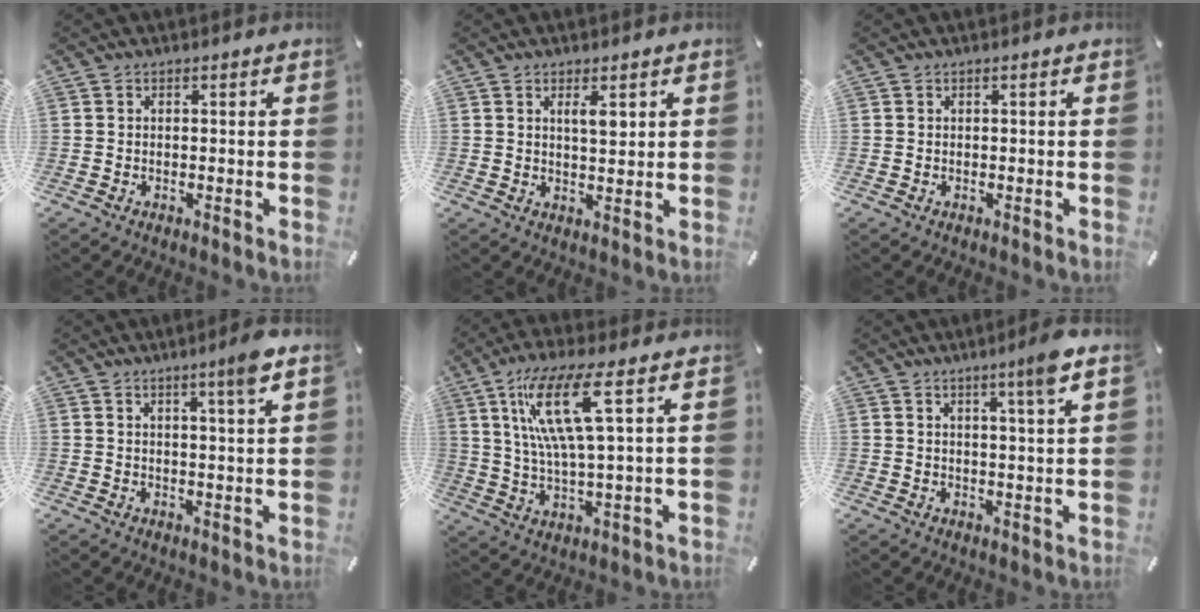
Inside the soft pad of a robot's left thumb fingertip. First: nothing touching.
{"total": 4.0, "force": [1.8, 1.6, 3.2], "torque": [-0.053, -0.004, 0.027]}
{"total": 0.0}
{"total": 5.8, "force": [3.5, 0.0, 4.7], "torque": [-0.082, -0.009, 0.053]}
{"total": 15.4, "force": [5.7, 3.0, 14.0], "torque": [-0.290, -0.001, 0.089]}
{"total": 6.3, "force": [3.7, -0.2, 5.0], "torque": [-0.089, -0.010, 0.057]}